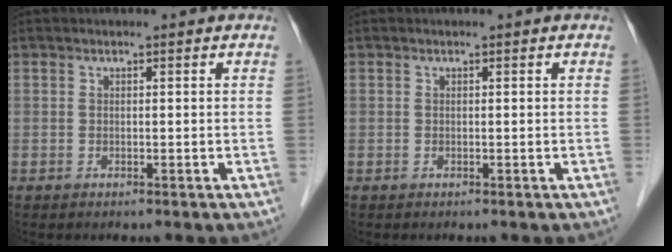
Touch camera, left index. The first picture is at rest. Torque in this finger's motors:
{"motor_torque": [-0.02, 0.03, -0.02, 0.00]}